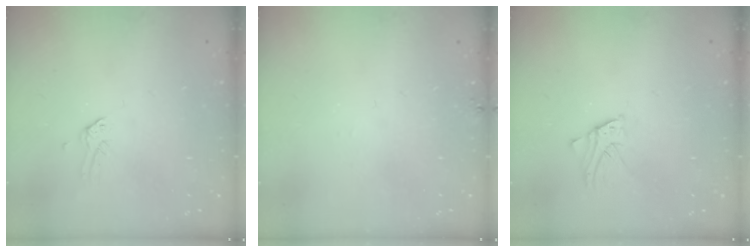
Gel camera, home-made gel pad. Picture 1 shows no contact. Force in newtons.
{"total": 4.1, "press": 4.0, "slide": 0.3}
{"total": 4.3, "press": 4.3, "slide": 0.2}